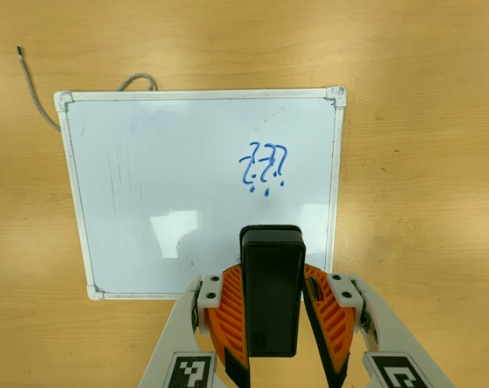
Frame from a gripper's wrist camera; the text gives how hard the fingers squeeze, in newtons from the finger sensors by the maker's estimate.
{"total": 5.3, "left": 4.1, "right": 6.4}